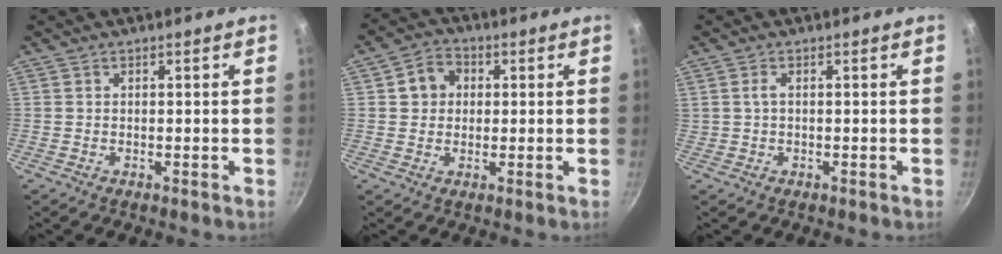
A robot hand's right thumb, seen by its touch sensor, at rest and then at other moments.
{"total": 5.8, "force": [1.1, 5.1, 2.6], "torque": [-0.013, 0.010, 0.009]}
{"total": 1.4, "force": [0.1, 0.7, 1.2], "torque": [-0.022, 0.006, 0.005]}